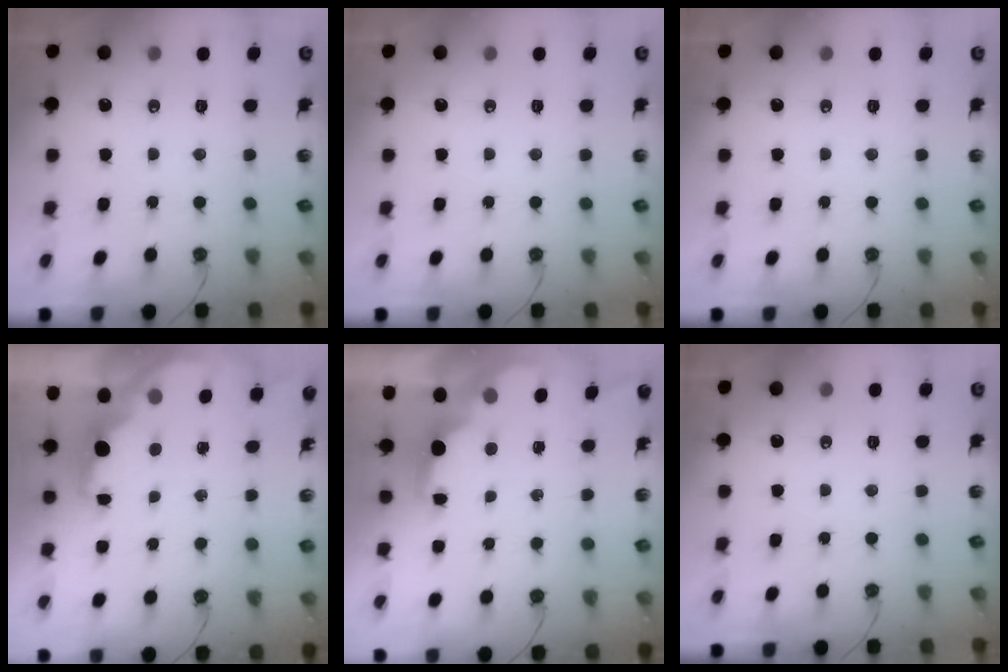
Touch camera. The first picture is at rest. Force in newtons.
{"total": 0.0}
{"total": 0.0}
{"total": 2.3, "press": 2.2, "slide": 0.8}
{"total": 2.1, "press": 2.0, "slide": 0.8}
{"total": 0.0}